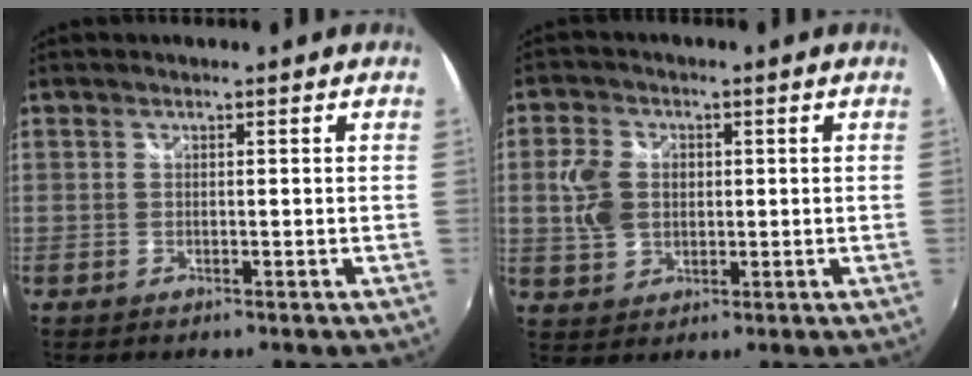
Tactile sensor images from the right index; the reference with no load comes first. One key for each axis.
{"total": 7.3, "fx": 0.5, "fy": 5.7, "fz": 4.4, "tx": -0.094, "ty": 0.009, "tz": 0.012}